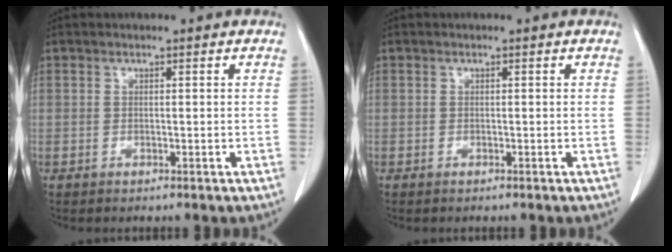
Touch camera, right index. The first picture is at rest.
{"total": 0.0}